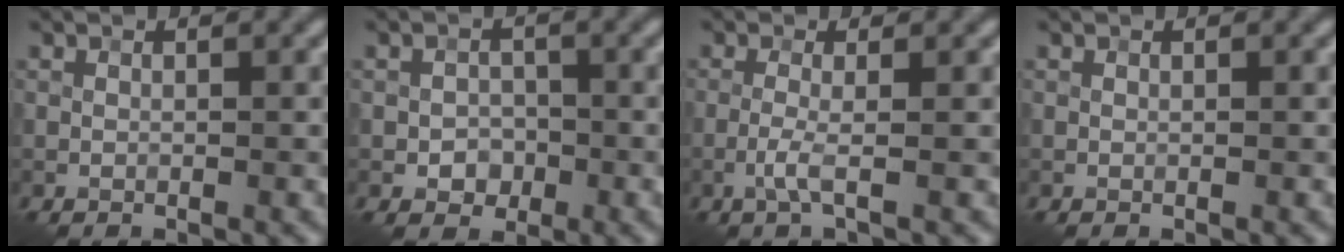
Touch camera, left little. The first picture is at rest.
{"total": 2.2, "force": [-0.8, 1.8, 0.9], "torque": [-0.008, -0.001, -0.017]}
{"total": 1.9, "force": [-0.7, 0.2, 1.8], "torque": [-0.040, 0.002, -0.020]}
{"total": 0.0}